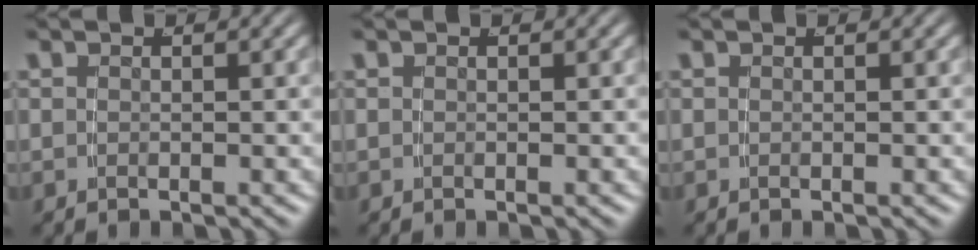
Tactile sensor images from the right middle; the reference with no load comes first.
{"total": 0.0}
{"total": 0.0}